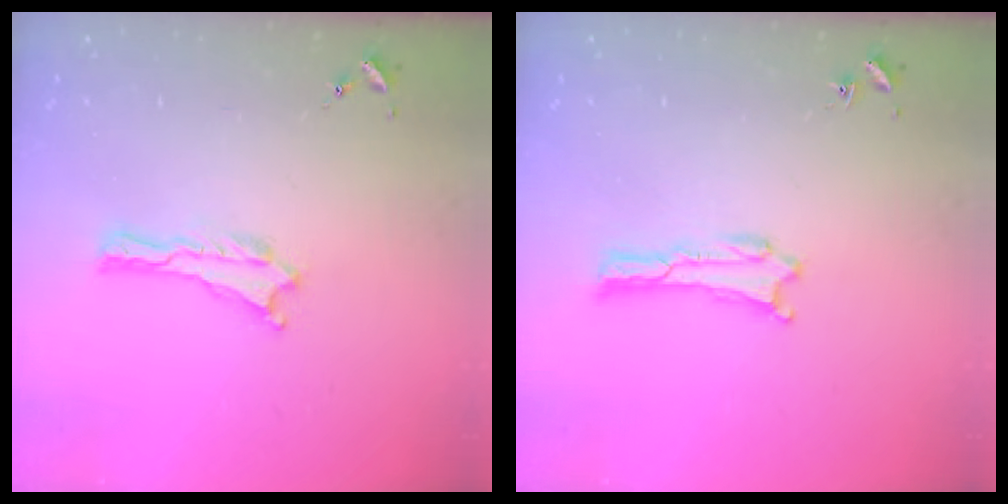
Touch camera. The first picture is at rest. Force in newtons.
{"total": 0.0}